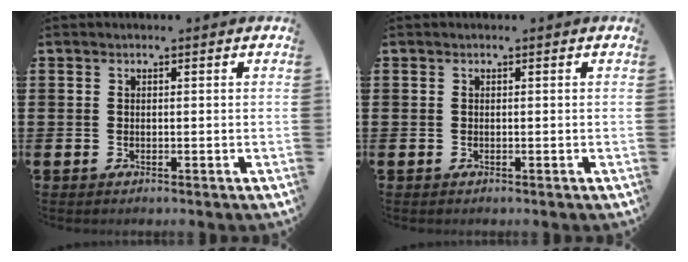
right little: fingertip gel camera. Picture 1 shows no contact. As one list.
[{"total": 0.0}]